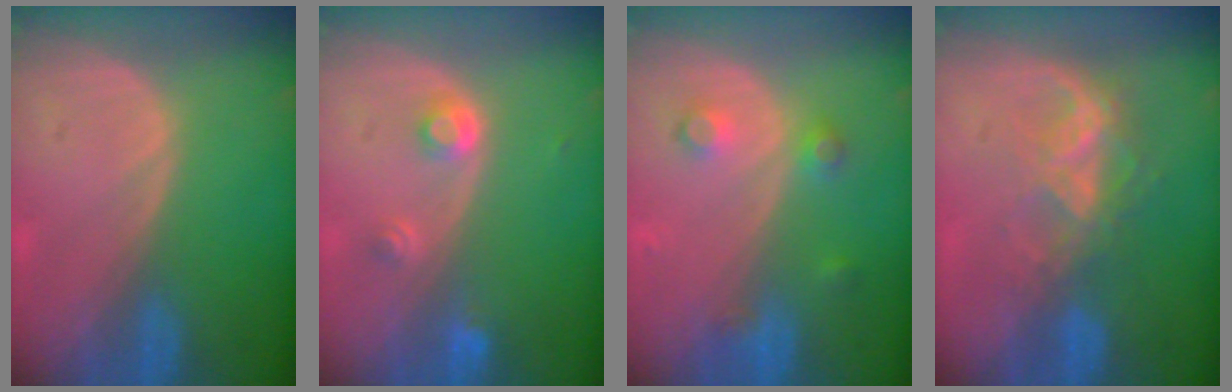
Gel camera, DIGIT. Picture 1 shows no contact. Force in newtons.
{"total": 3.0, "press": 2.8, "slide": 1.1}
{"total": 3.7, "press": 3.5, "slide": 1.4}
{"total": 6.8, "press": 6.0, "slide": 3.2}